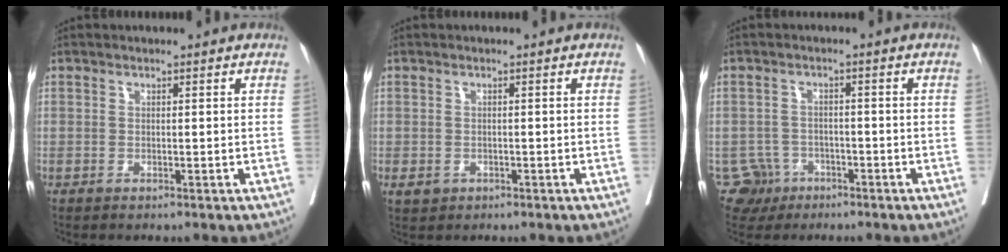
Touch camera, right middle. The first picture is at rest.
{"total": 2.1, "force": [-0.9, 1.7, 0.7], "torque": [-0.010, 0.002, -0.006]}
{"total": 3.9, "force": [-2.3, 3.1, -0.4], "torque": [0.010, 0.009, -0.038]}